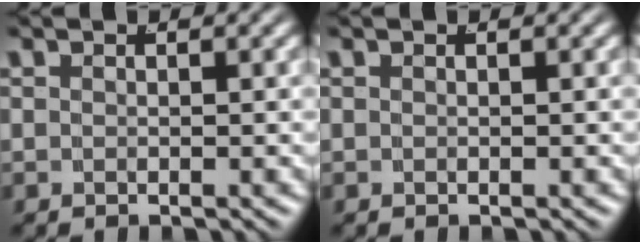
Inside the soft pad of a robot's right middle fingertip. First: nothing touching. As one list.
[{"total": 0.0}]